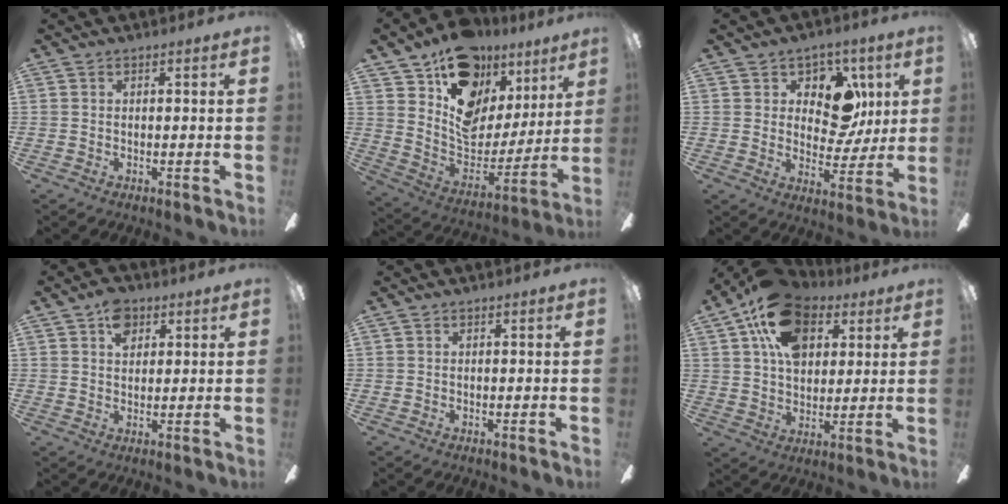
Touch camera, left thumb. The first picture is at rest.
{"total": 18.1, "force": [11.1, 11.5, 8.6], "torque": [-0.128, -0.078, 0.199]}
{"total": 11.2, "force": [3.8, 8.4, 6.4], "torque": [-0.095, -0.005, 0.073]}
{"total": 6.0, "force": [2.8, 4.2, 3.2], "torque": [-0.040, 0.000, 0.048]}
{"total": 0.0}
{"total": 15.2, "force": [7.5, 9.8, 8.8], "torque": [-0.152, -0.010, 0.138]}